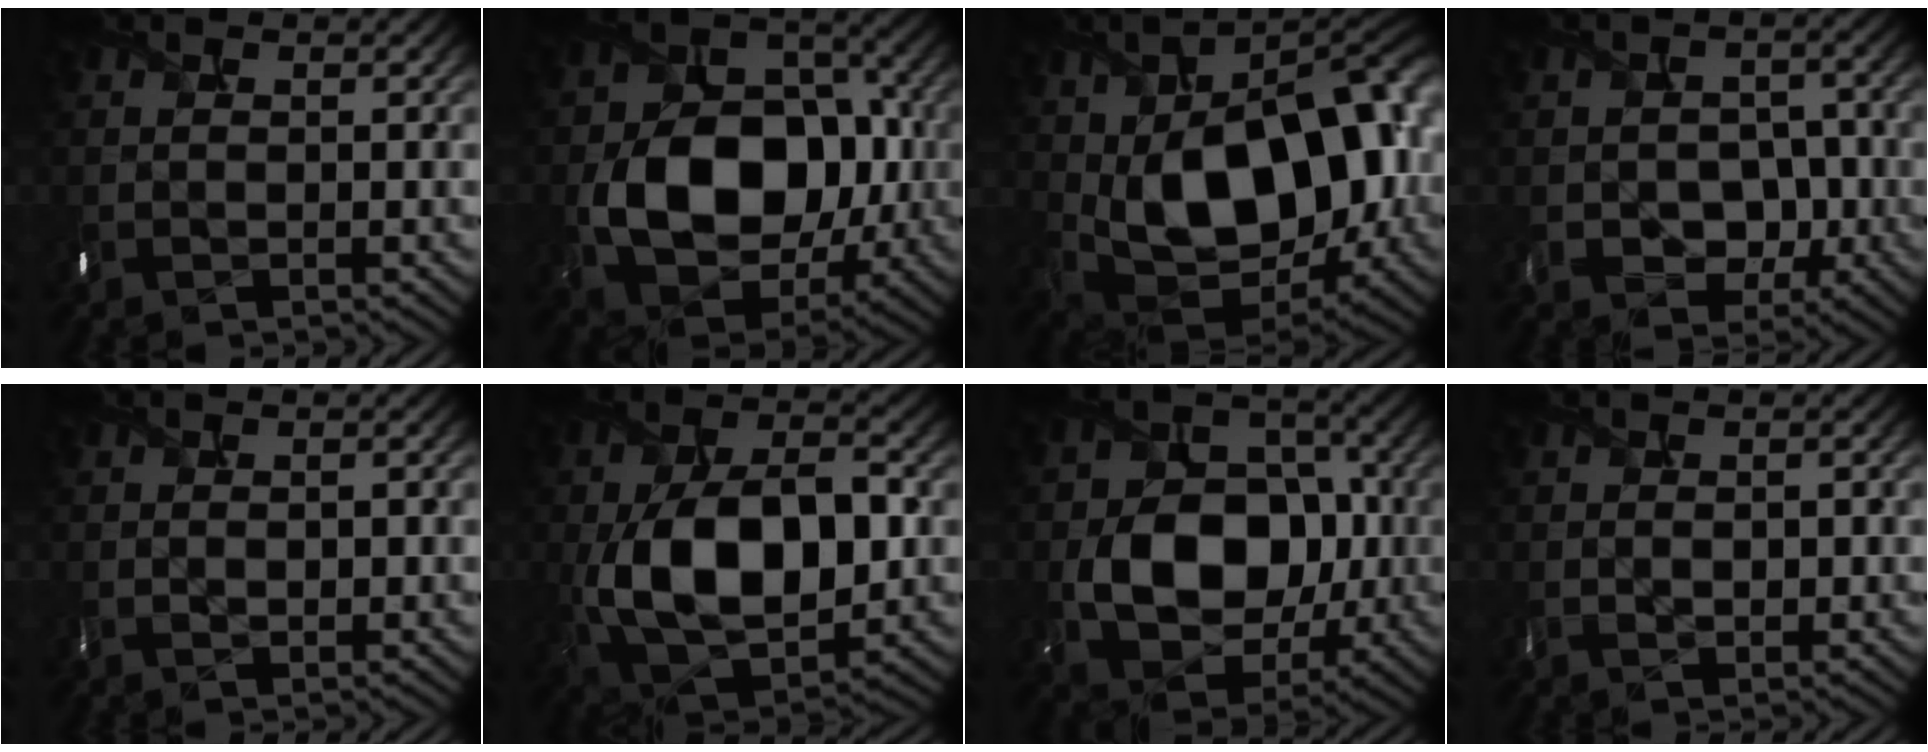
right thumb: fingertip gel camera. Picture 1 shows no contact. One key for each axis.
{"total": 12.4, "fx": -1.8, "fy": 9.2, "fz": 8.1, "tx": -0.133, "ty": -0.014, "tz": -0.022}
{"total": 20.7, "fx": 0.8, "fy": 12.6, "fz": 16.4, "tx": -0.249, "ty": -0.015, "tz": 0.011}
{"total": 5.5, "fx": -1.6, "fy": 4.2, "fz": 3.2, "tx": -0.059, "ty": -0.015, "tz": -0.013}
{"total": 2.2, "fx": 0.2, "fy": 1.4, "fz": 1.7, "tx": -0.027, "ty": 0.000, "tz": 0.012}
{"total": 13.7, "fx": -1.0, "fy": 8.0, "fz": 11.1, "tx": -0.209, "ty": -0.005, "tz": -0.014}
{"total": 10.8, "fx": -1.6, "fy": 8.3, "fz": 6.8, "tx": -0.121, "ty": -0.012, "tz": -0.020}
{"total": 2.5, "fx": 0.2, "fy": 1.6, "fz": 1.9, "tx": -0.029, "ty": 0.002, "tz": 0.014}